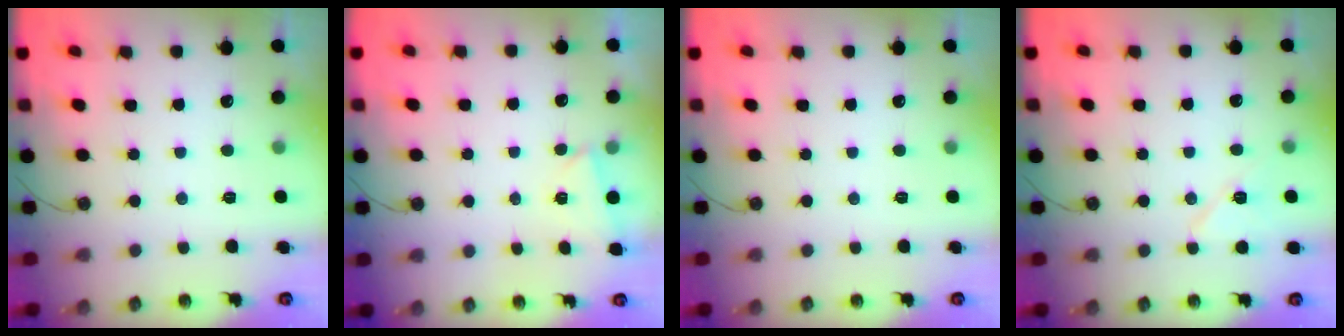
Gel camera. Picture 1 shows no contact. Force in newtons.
{"total": 2.5, "press": 1.9, "slide": 1.7}
{"total": 0.0}
{"total": 7.9, "press": 7.8, "slide": 1.1}